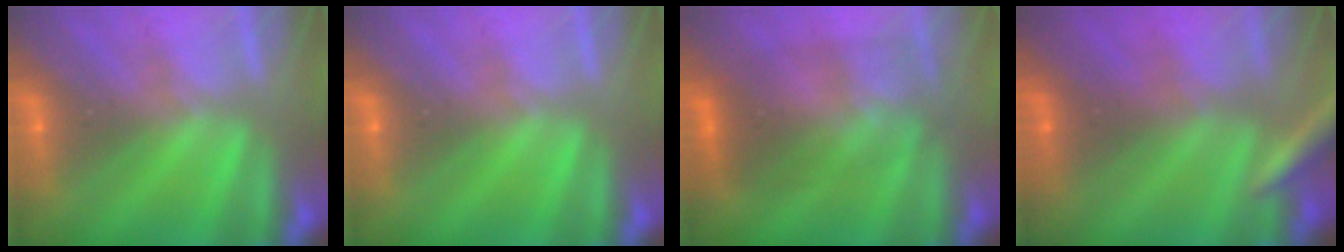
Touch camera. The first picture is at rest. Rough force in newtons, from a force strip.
{"total": 0.0}
{"total": 2.9}
{"total": 2.7}